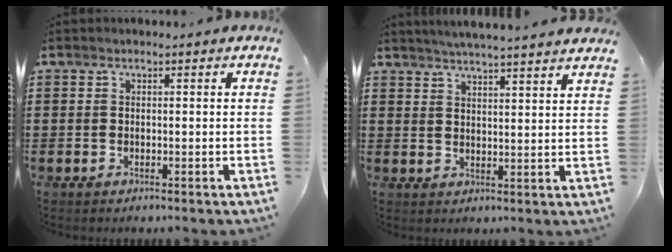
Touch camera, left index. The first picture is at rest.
{"total": 3.9, "force": [3.7, -0.8, 0.7], "torque": [-0.026, -0.017, 0.065]}